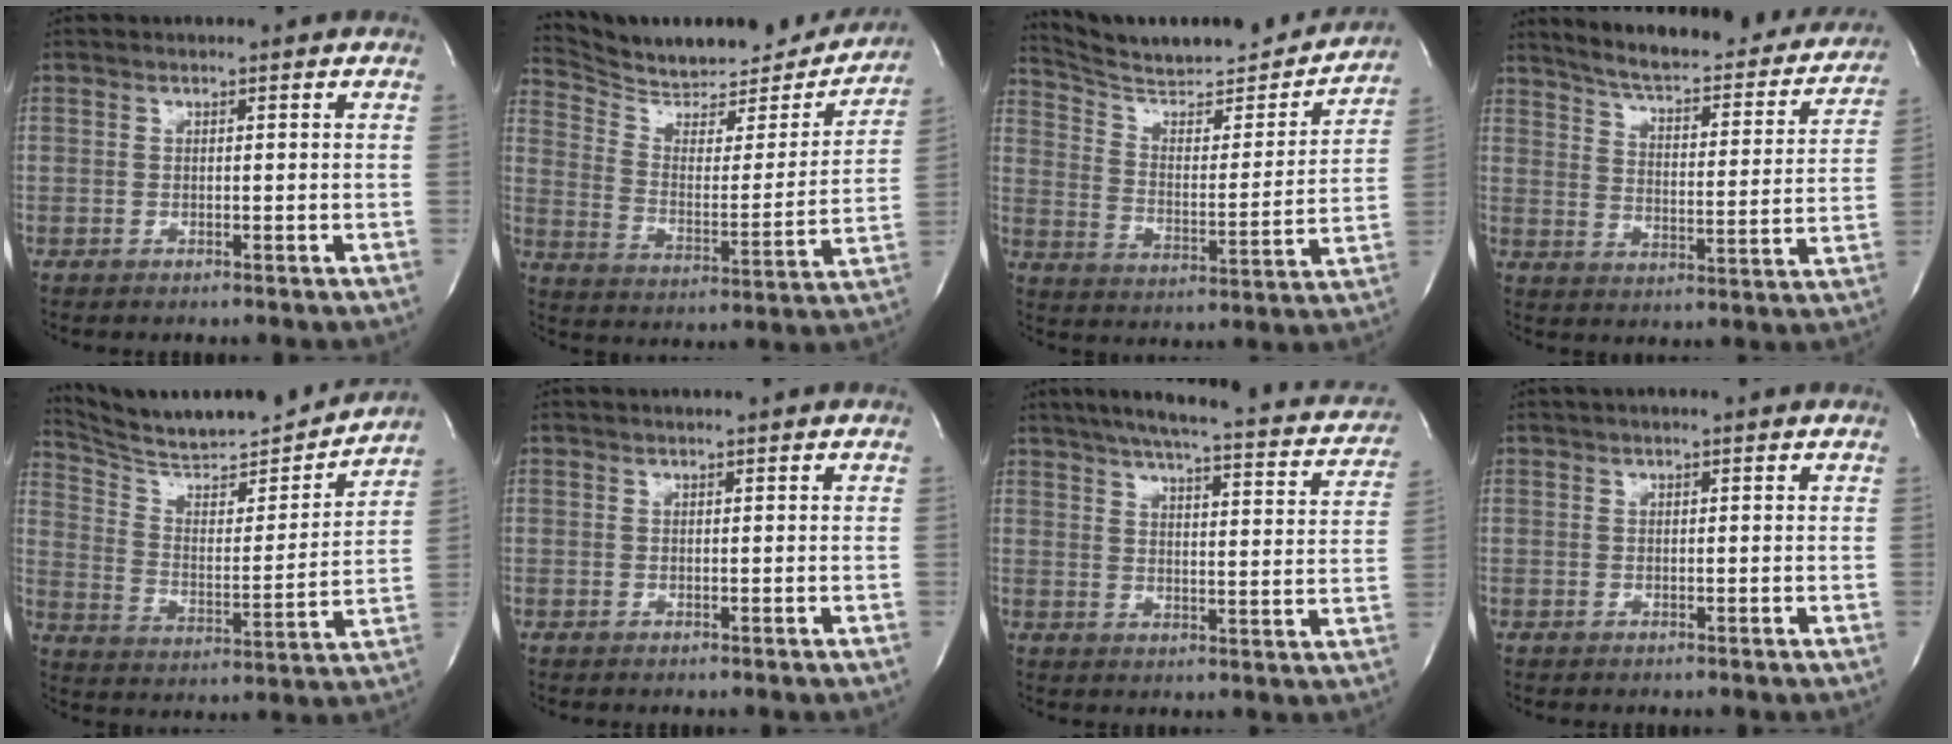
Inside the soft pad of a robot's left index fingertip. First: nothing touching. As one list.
[{"total": 21.7, "force": [20.3, 5.1, 5.7], "torque": [-0.086, -0.044, 0.285]}, {"total": 21.6, "force": [20.2, 2.7, 7.1], "torque": [-0.105, -0.042, 0.285]}, {"total": 25.5, "force": [22.7, 5.6, 10.2], "torque": [-0.148, -0.047, 0.280]}, {"total": 19.9, "force": [18.8, 1.0, 6.5], "torque": [-0.109, -0.036, 0.282]}, {"total": 1.0, "force": [0.8, -0.2, 0.6], "torque": [-0.006, 0.008, 0.012]}, {"total": 24.0, "force": [20.2, 4.5, 12.2], "torque": [-0.177, -0.012, 0.235]}, {"total": 1.5, "force": [1.1, -0.1, 1.1], "torque": [-0.012, 0.017, 0.015]}]